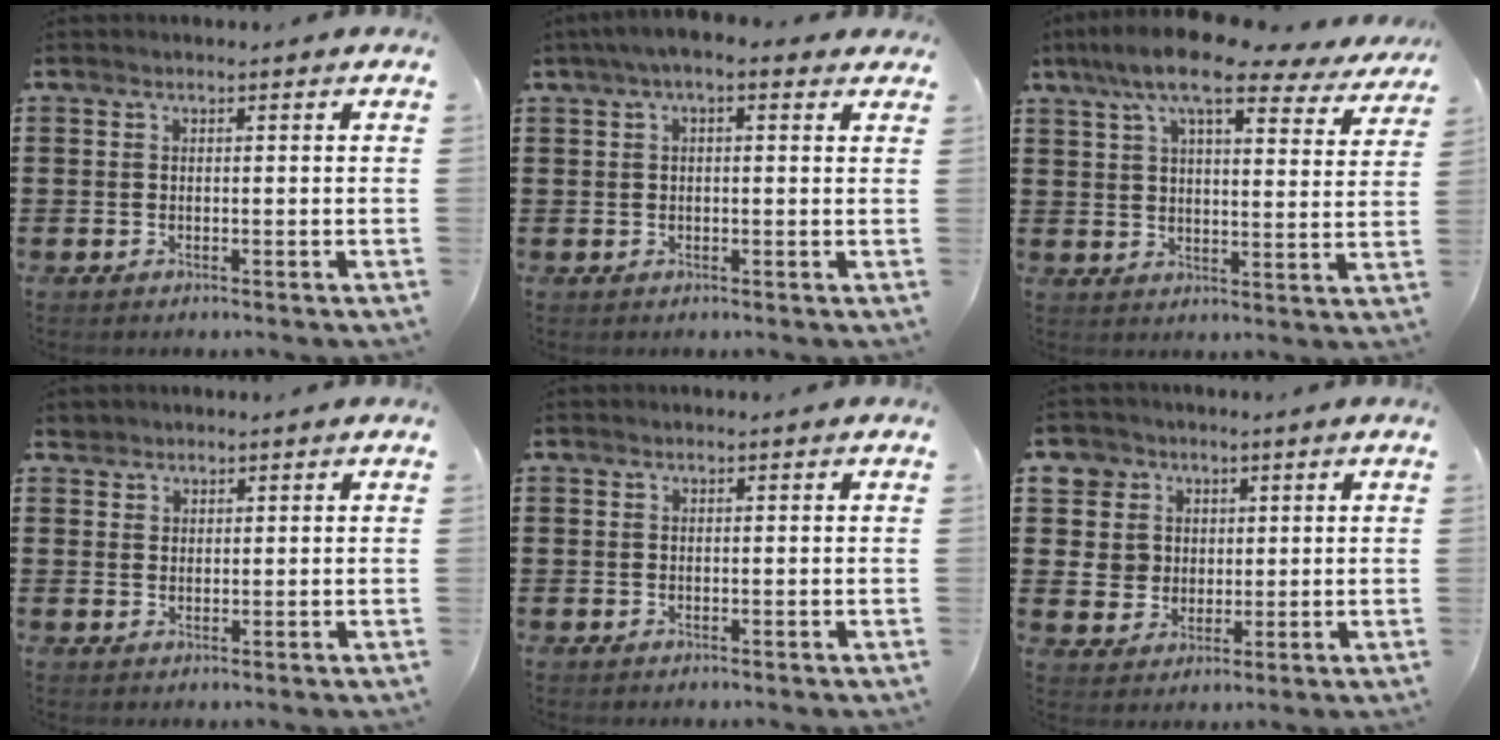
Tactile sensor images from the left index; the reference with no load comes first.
{"total": 2.7, "force": [1.0, 0.8, 2.4], "torque": [-0.046, 0.009, 0.015]}
{"total": 11.3, "force": [8.8, 2.2, 6.8], "torque": [-0.151, -0.025, 0.153]}
{"total": 1.7, "force": [1.5, 0.9, 0.0], "torque": [-0.005, 0.005, 0.030]}
{"total": 0.0}
{"total": 6.5, "force": [1.8, 6.2, 0.6], "torque": [-0.038, 0.012, 0.035]}